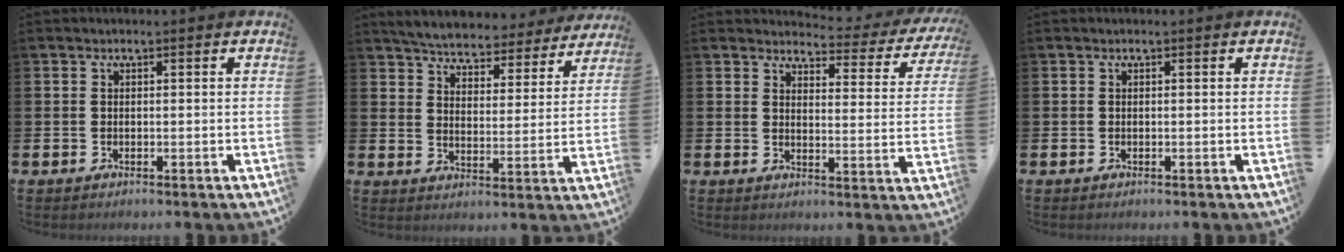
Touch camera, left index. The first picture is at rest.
{"total": 5.4, "force": [5.3, 0.7, 0.8], "torque": [-0.046, -0.039, 0.091]}
{"total": 2.7, "force": [2.4, 1.1, 0.5], "torque": [-0.024, -0.025, 0.033]}
{"total": 0.0}